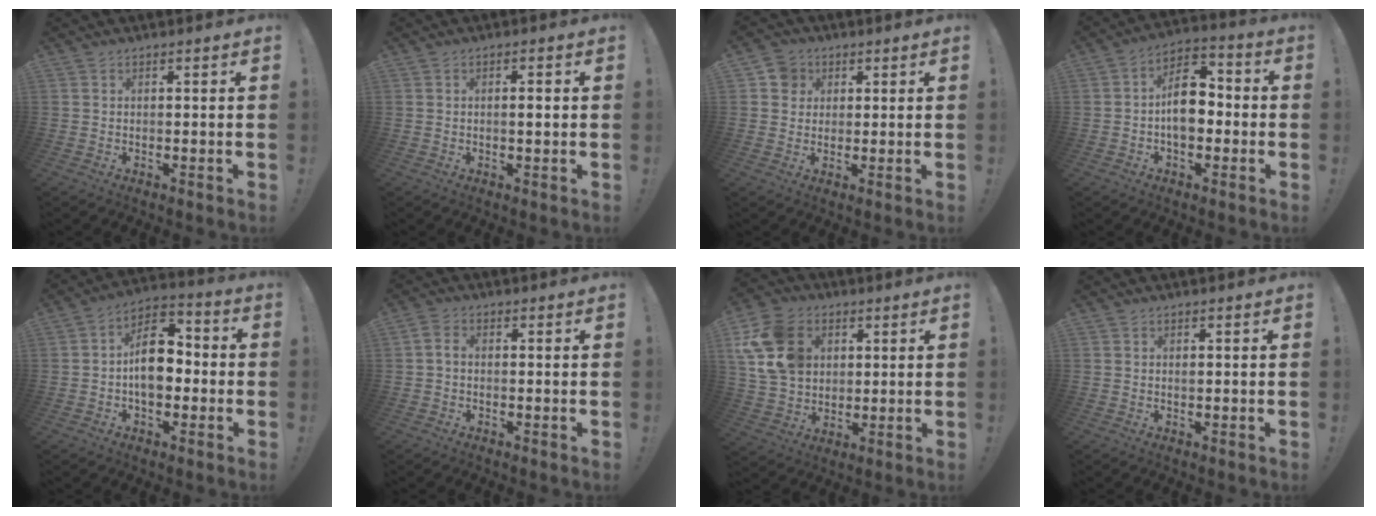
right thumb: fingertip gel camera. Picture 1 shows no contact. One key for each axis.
{"total": 2.0, "fx": -0.1, "fy": 0.4, "fz": 2.0, "tx": -0.023, "ty": -0.002, "tz": -0.007}
{"total": 6.0, "fx": 2.0, "fy": 5.5, "fz": 1.6, "tx": -0.017, "ty": -0.003, "tz": 0.039}
{"total": 12.3, "fx": -1.5, "fy": 8.0, "fz": 9.1, "tx": -0.151, "ty": 0.021, "tz": -0.027}
{"total": 13.5, "fx": -1.3, "fy": 8.9, "fz": 10.0, "tx": -0.157, "ty": 0.022, "tz": -0.023}
{"total": 2.7, "fx": -0.2, "fy": 1.6, "fz": 2.2, "tx": -0.048, "ty": 0.006, "tz": -0.003}
{"total": 17.0, "fx": 5.4, "fy": 13.4, "fz": 9.0, "tx": -0.155, "ty": -0.017, "tz": 0.110}
{"total": 0.0}